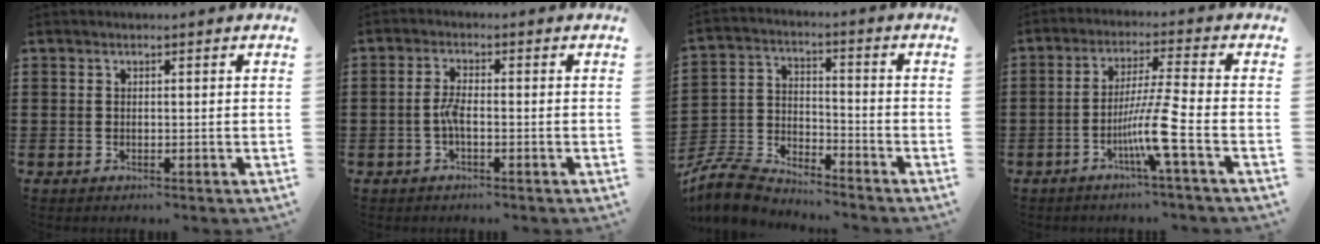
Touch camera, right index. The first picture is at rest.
{"total": 2.8, "force": [-0.9, 0.6, 2.6], "torque": [-0.063, -0.002, -0.021]}
{"total": 7.1, "force": [-6.9, 1.2, 1.3], "torque": [-0.050, 0.002, -0.143]}
{"total": 8.5, "force": [-3.6, -0.6, 7.6], "torque": [-0.147, -0.012, -0.070]}